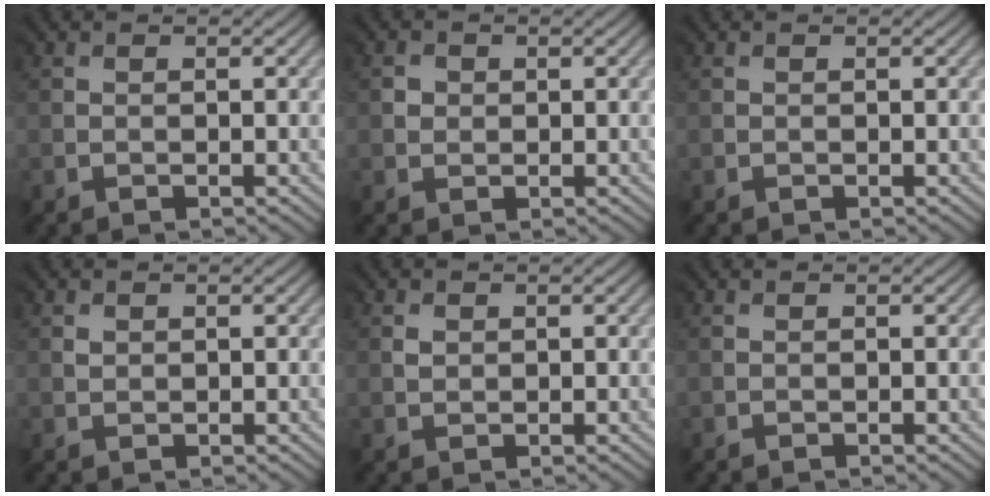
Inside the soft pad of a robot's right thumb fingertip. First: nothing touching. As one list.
[{"total": 1.2, "force": [0.3, 0.8, -0.9], "torque": [0.010, -0.006, 0.004]}, {"total": 0.0}, {"total": 0.9, "force": [0.7, 0.5, -0.3], "torque": [0.004, -0.001, 0.014]}, {"total": 0.9, "force": [0.6, 0.5, -0.4], "torque": [0.004, -0.001, 0.012]}, {"total": 0.0}]